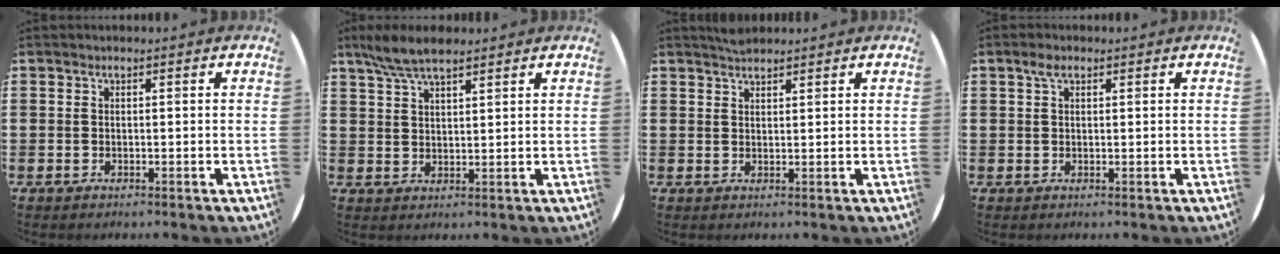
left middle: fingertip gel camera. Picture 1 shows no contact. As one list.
[{"total": 5.5, "force": [4.6, 1.2, 2.9], "torque": [-0.067, -0.004, 0.085]}, {"total": 1.8, "force": [1.8, 0.3, 0.3], "torque": [-0.009, 0.003, 0.033]}, {"total": 1.8, "force": [1.0, 0.9, 1.2], "torque": [-0.019, 0.002, 0.016]}]